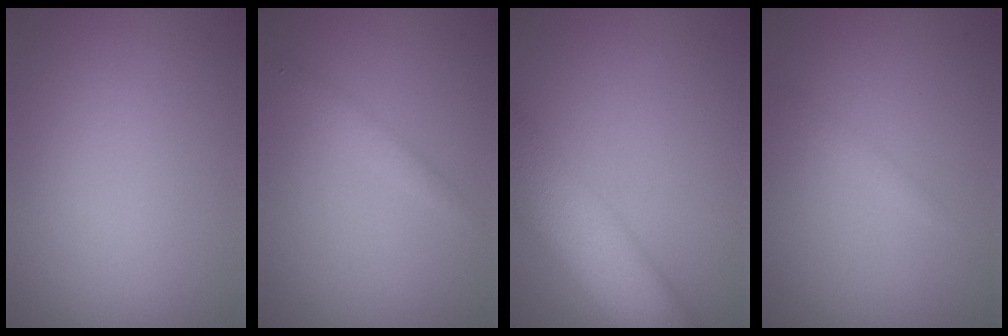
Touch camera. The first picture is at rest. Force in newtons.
{"total": 1.5, "press": 1.5, "slide": 0.1}
{"total": 9.3, "press": 9.3, "slide": 0.7}
{"total": 0.8, "press": 0.8, "slide": 0.1}